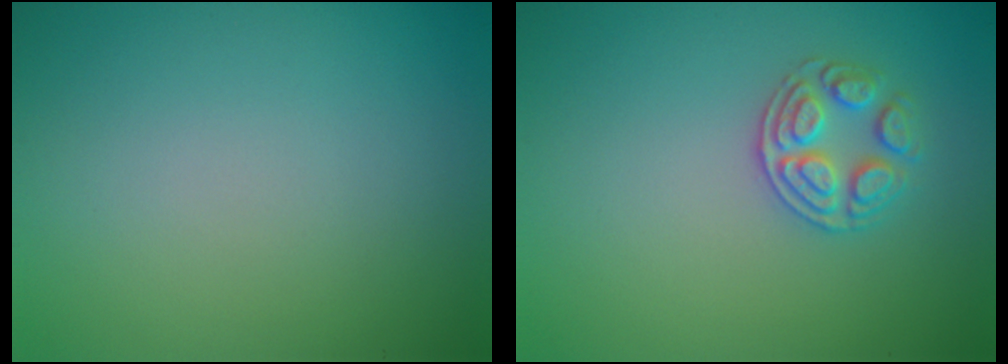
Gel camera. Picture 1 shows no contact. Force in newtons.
{"total": 2.6, "press": 2.5, "slide": 0.8}